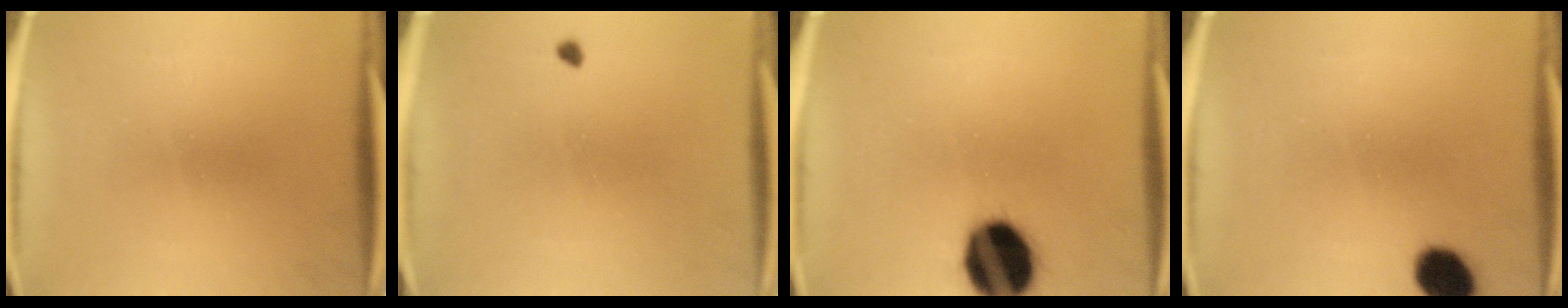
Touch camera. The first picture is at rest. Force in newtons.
{"total": 0.7}
{"total": 18.3}
{"total": 7.4}